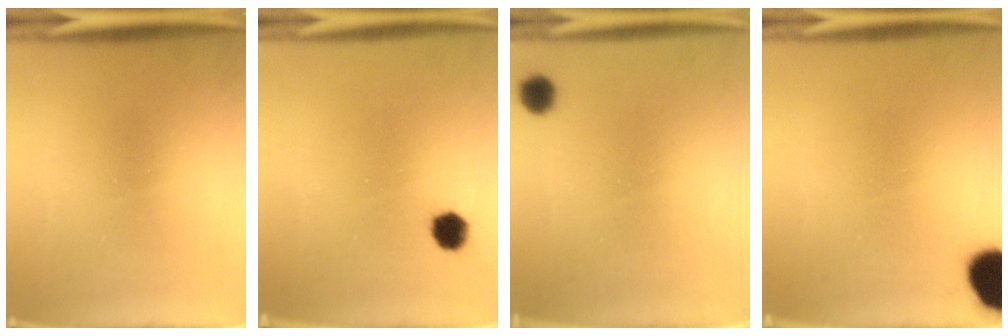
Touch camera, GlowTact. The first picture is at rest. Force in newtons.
{"total": 3.3}
{"total": 3.6}
{"total": 11.8}